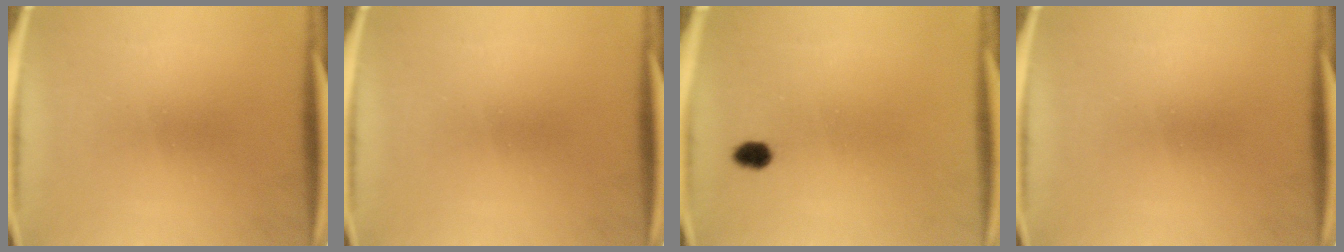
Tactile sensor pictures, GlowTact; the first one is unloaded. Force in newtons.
{"total": 0.0}
{"total": 2.3}
{"total": 0.0}